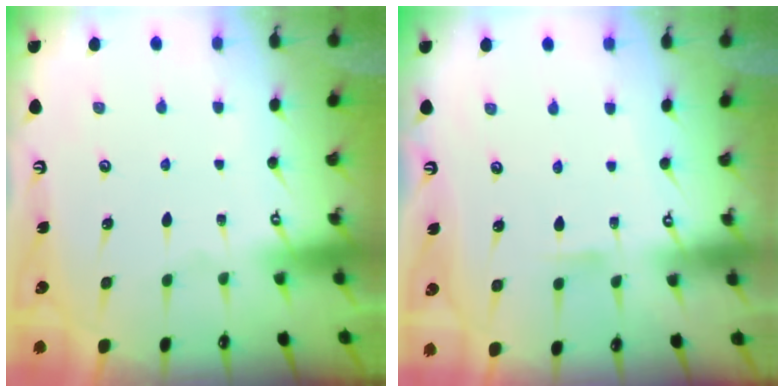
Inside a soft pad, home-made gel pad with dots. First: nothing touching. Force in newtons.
{"total": 3.2, "press": 3.2, "slide": 0.3}